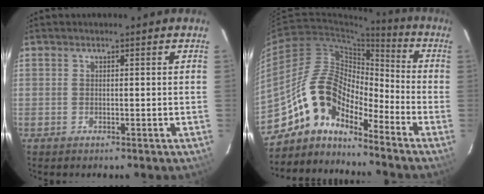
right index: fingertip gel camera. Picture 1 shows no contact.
{"total": 12.2, "force": [-9.9, 5.0, 4.9], "torque": [-0.082, 0.025, -0.204]}